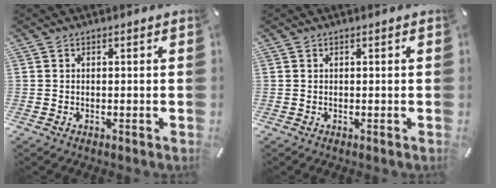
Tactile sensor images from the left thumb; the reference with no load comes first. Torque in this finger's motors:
{"motor_torque": [0.00, 0.00, -0.03, -0.02, 0.00]}